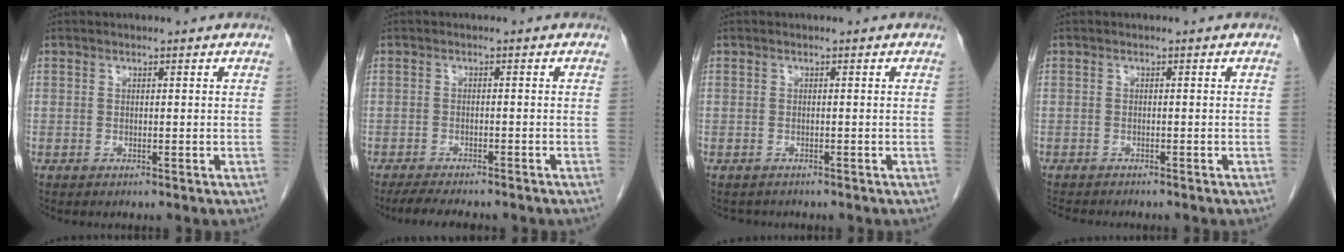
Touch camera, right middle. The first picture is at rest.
{"total": 6.5, "force": [-5.5, 1.3, 3.2], "torque": [-0.051, -0.011, -0.078]}
{"total": 1.6, "force": [-1.5, 0.7, 0.1], "torque": [-0.010, -0.003, -0.021]}
{"total": 4.3, "force": [-3.9, 1.0, 1.5], "torque": [-0.025, -0.011, -0.059]}